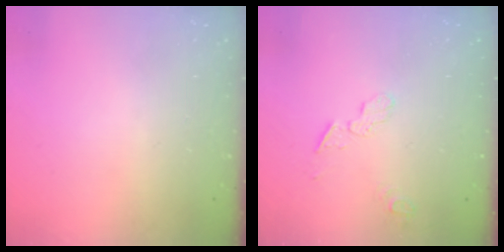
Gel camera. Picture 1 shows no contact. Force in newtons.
{"total": 4.9, "press": 4.8, "slide": 0.5}